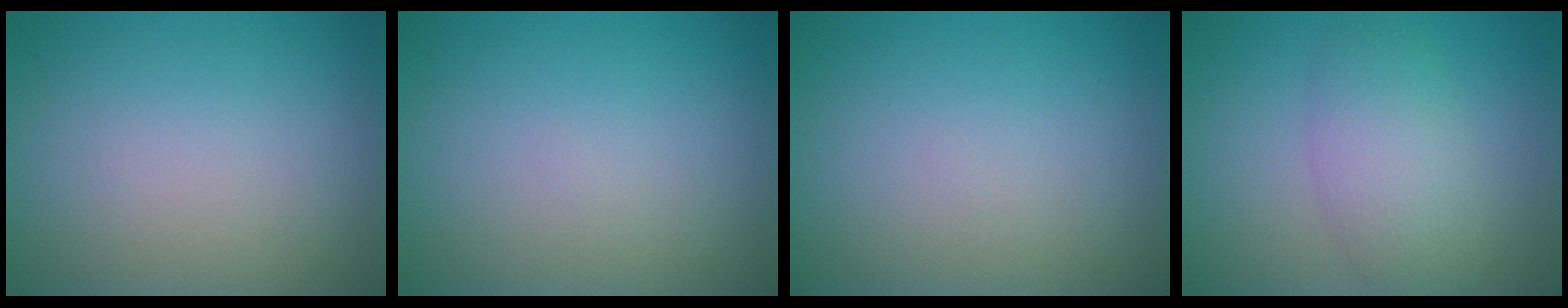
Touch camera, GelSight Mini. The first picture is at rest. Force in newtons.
{"total": 0.0}
{"total": 0.0}
{"total": 4.3, "press": 4.3, "slide": 0.3}